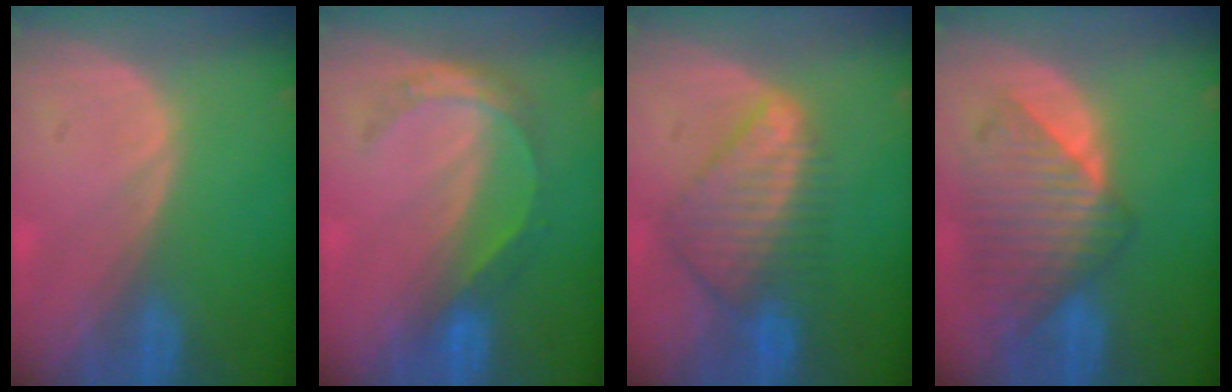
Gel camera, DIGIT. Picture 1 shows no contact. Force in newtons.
{"total": 5.5, "press": 4.7, "slide": 2.7}
{"total": 8.4, "press": 7.3, "slide": 4.1}
{"total": 9.1, "press": 8.2, "slide": 4.0}